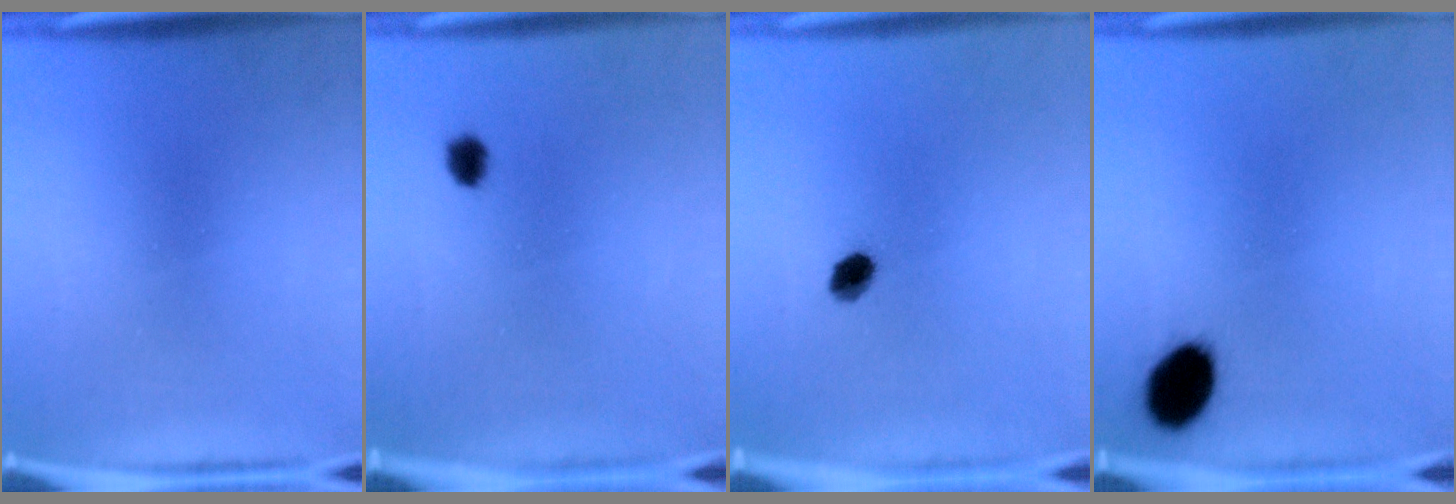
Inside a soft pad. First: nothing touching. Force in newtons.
{"total": 2.1}
{"total": 3.4}
{"total": 8.3}